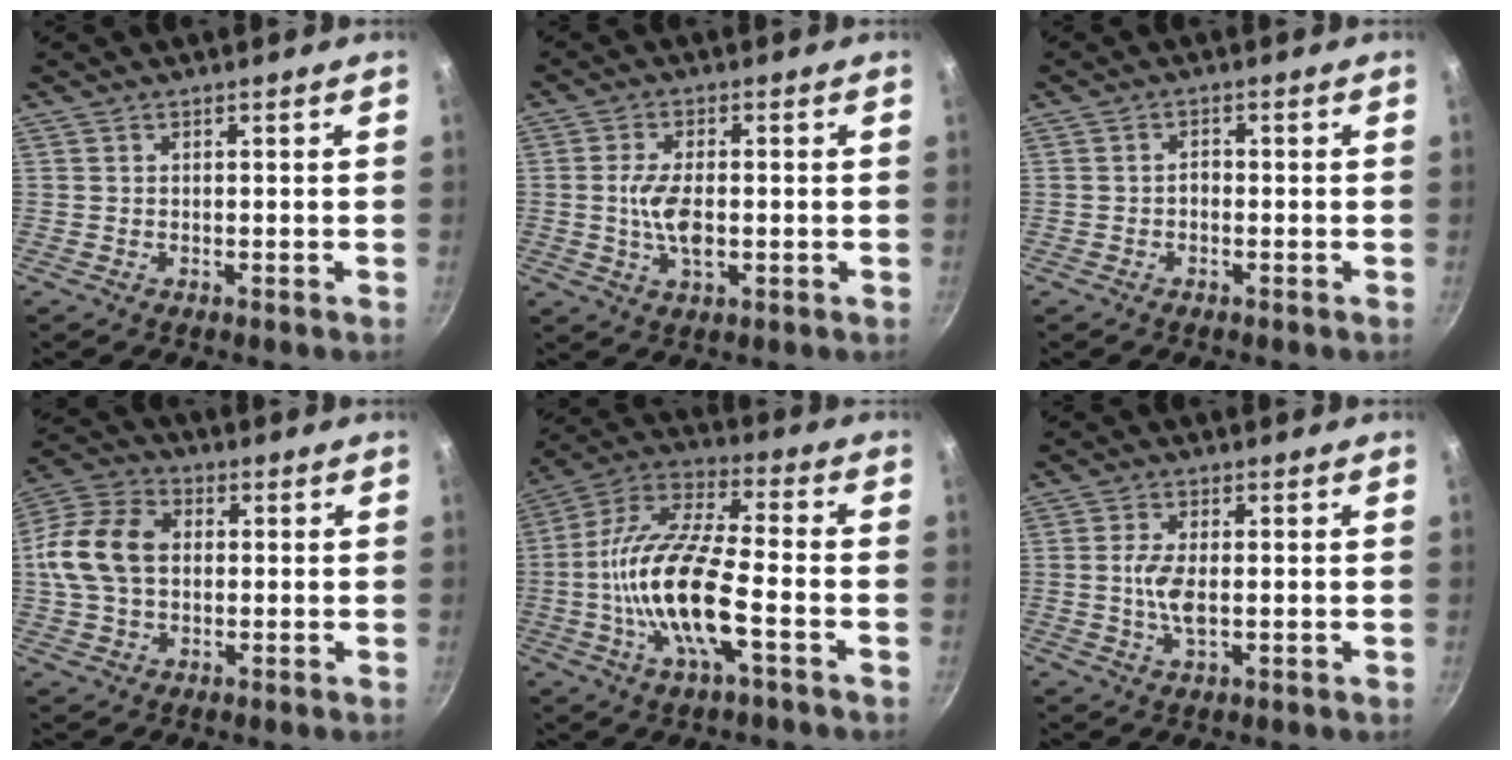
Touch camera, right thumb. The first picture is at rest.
{"total": 6.8, "force": [-0.6, 3.1, 6.0], "torque": [-0.118, -0.001, -0.014]}
{"total": 1.3, "force": [-0.6, 0.8, 0.8], "torque": [-0.009, 0.011, -0.010]}
{"total": 13.5, "force": [0.9, 9.6, 9.5], "torque": [-0.165, 0.024, 0.003]}
{"total": 18.5, "force": [-4.4, 6.1, 16.9], "torque": [-0.326, 0.037, -0.102]}
{"total": 5.4, "force": [-0.2, 2.3, 4.9], "torque": [-0.105, -0.002, -0.007]}